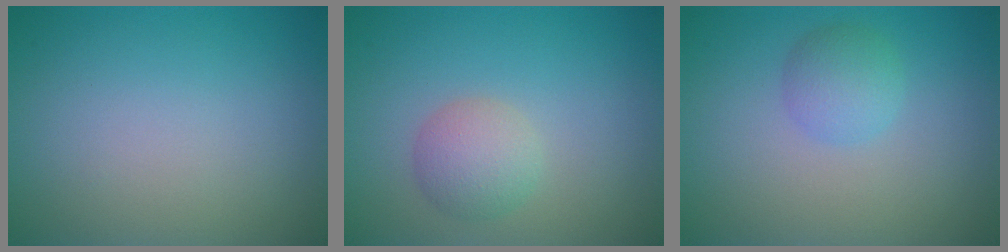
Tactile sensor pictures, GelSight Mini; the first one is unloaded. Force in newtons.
{"total": 2.7, "press": 2.7, "slide": 0.2}
{"total": 2.2, "press": 2.2, "slide": 0.0}